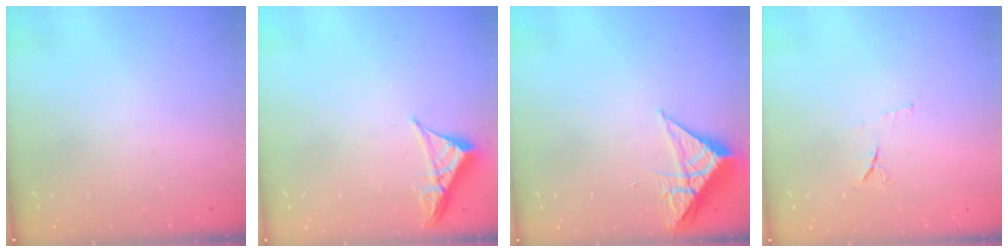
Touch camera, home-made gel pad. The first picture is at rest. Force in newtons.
{"total": 4.8, "press": 4.8, "slide": 0.7}
{"total": 7.0, "press": 7.0, "slide": 0.3}
{"total": 6.2, "press": 6.2, "slide": 0.9}